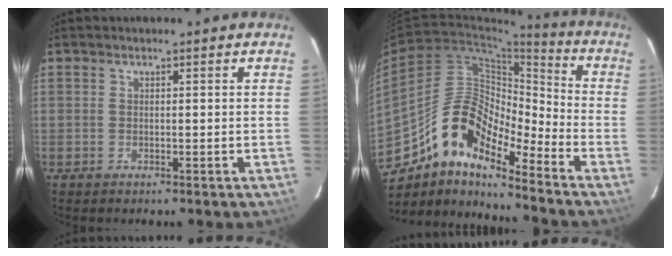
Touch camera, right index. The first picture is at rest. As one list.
[{"total": 14.7, "force": [-11.0, 4.8, 8.6], "torque": [-0.144, 0.017, -0.217]}]